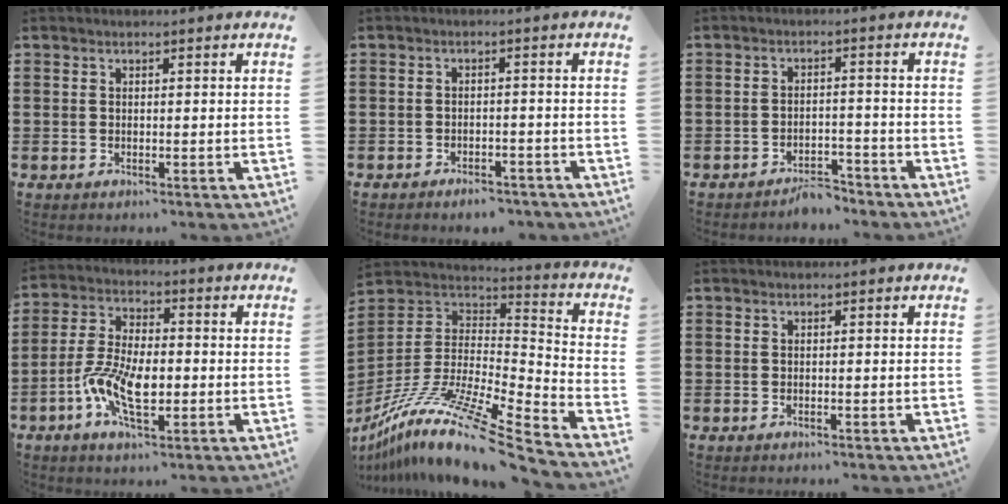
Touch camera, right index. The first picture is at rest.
{"total": 2.4, "force": [-2.4, 0.3, 0.2], "torque": [-0.011, -0.001, -0.048]}
{"total": 3.3, "force": [-3.2, 0.6, 0.5], "torque": [-0.012, 0.006, -0.066]}
{"total": 9.2, "force": [-2.6, 4.3, 7.7], "torque": [-0.179, -0.009, -0.051]}
{"total": 13.5, "force": [-10.2, 1.3, 8.7], "torque": [-0.183, 0.001, -0.197]}
{"total": 0.0}